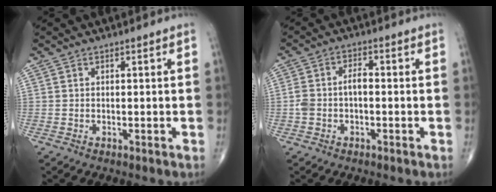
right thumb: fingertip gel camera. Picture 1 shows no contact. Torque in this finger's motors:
{"motor_torque": [0.86, 0.84, 0.72, -0.10, 0.01]}